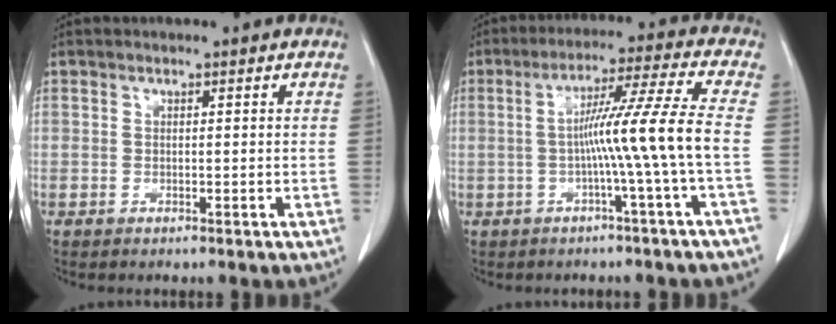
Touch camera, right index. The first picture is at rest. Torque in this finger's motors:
{"motor_torque": [1.34, -0.52, 0.77, 0.21]}